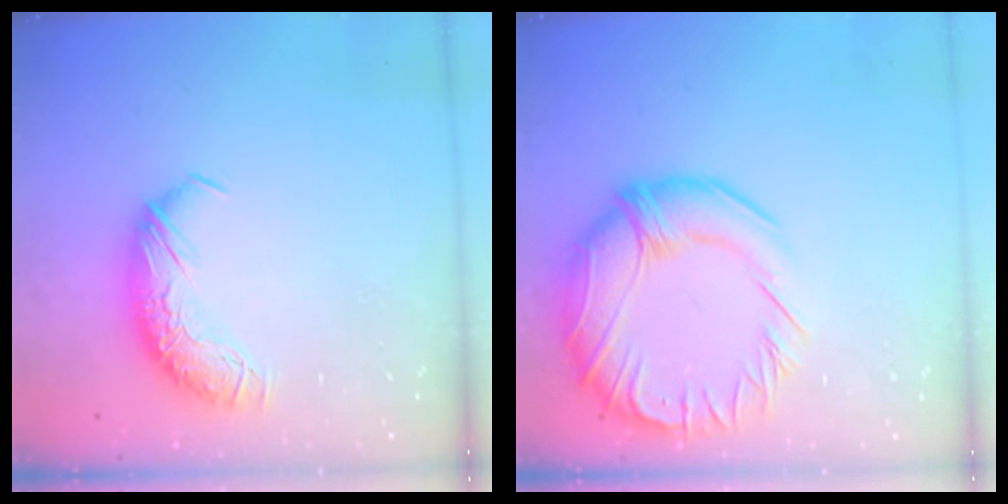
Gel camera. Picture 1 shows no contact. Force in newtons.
{"total": 14.1, "press": 13.6, "slide": 3.9}